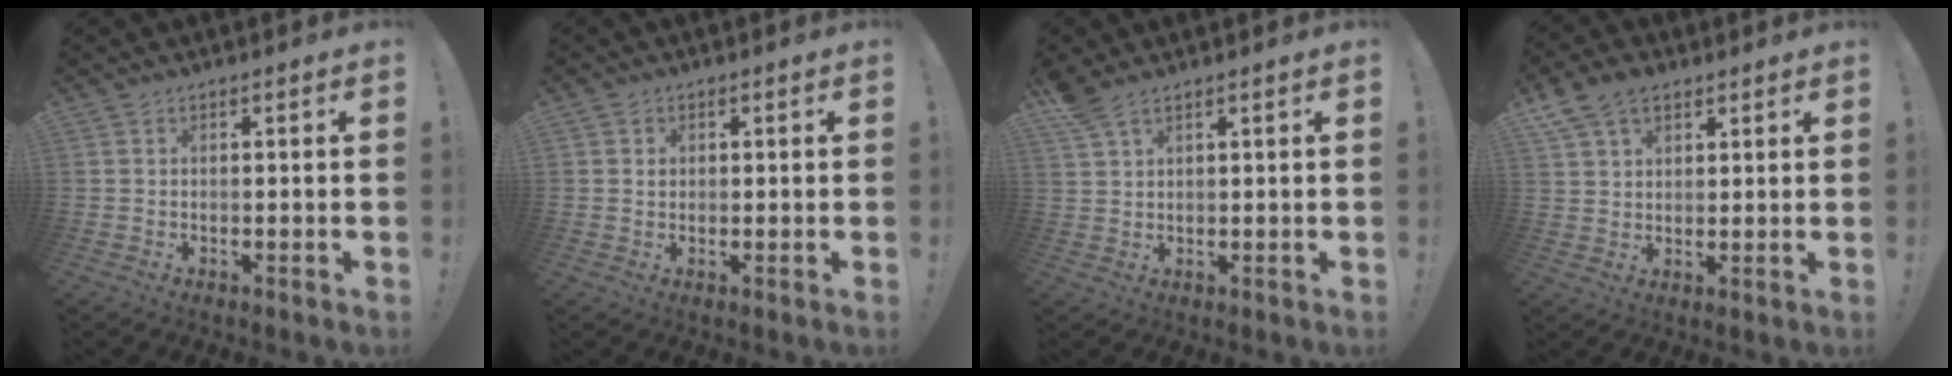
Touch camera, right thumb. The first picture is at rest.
{"total": 1.4, "force": [0.8, 1.2, 0.1], "torque": [0.012, -0.004, 0.011]}
{"total": 4.4, "force": [3.5, 1.2, 2.4], "torque": [-0.053, -0.012, 0.067]}
{"total": 8.7, "force": [5.3, 5.5, 4.1], "torque": [-0.072, -0.016, 0.105]}